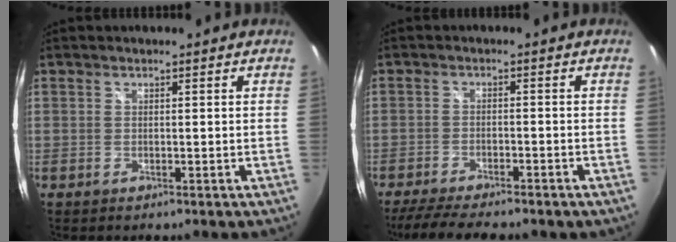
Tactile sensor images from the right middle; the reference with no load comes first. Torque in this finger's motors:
{"motor_torque": [1.09, -1.04, 0.15, 0.09]}